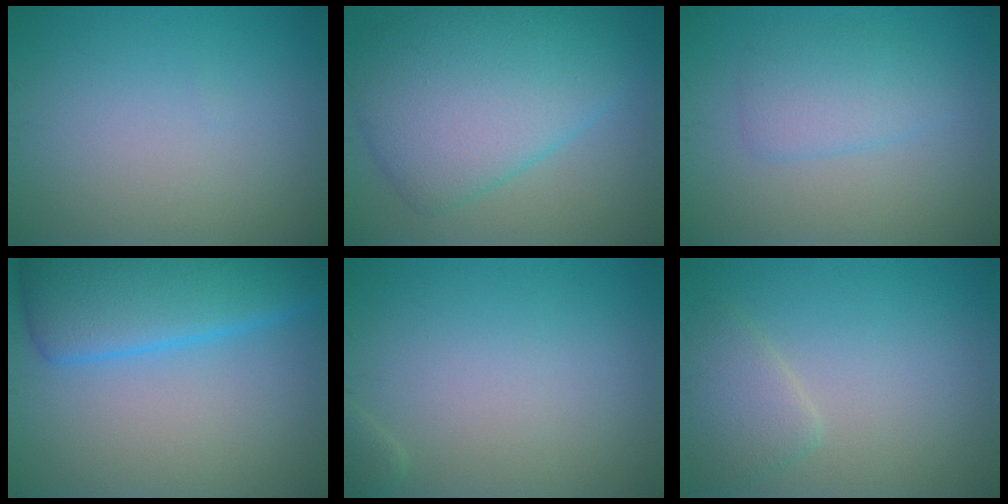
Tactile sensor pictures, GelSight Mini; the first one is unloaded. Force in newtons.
{"total": 9.3, "press": 9.3, "slide": 0.1}
{"total": 2.8, "press": 2.8, "slide": 0.1}
{"total": 8.3, "press": 8.3, "slide": 0.3}
{"total": 0.7, "press": 0.7, "slide": 0.1}
{"total": 2.5, "press": 2.5, "slide": 0.2}